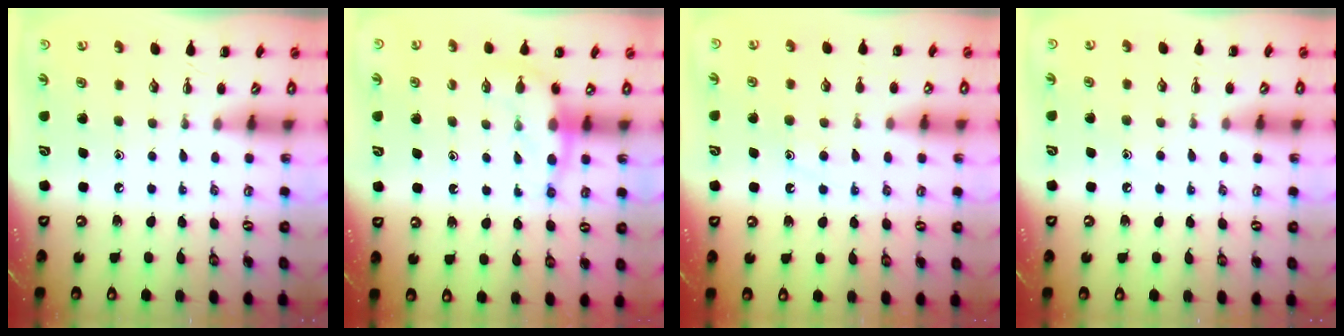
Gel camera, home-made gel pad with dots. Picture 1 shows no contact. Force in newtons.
{"total": 8.1, "press": 8.0, "slide": 1.2}
{"total": 9.6, "press": 9.5, "slide": 1.2}
{"total": 4.4, "press": 4.3, "slide": 0.9}